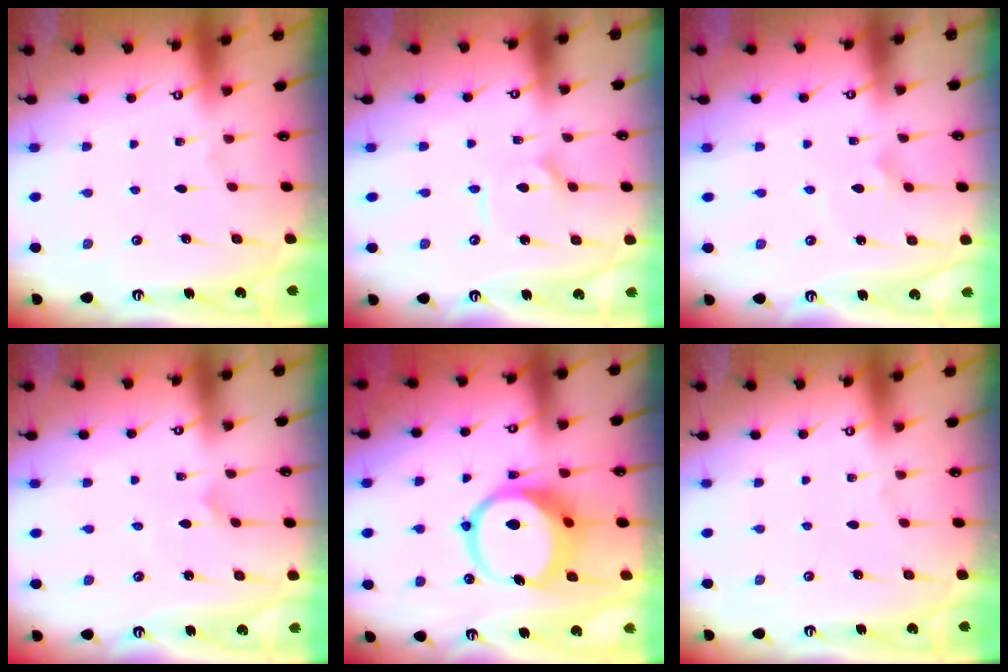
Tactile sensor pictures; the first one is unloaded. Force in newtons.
{"total": 3.3, "press": 3.3, "slide": 0.4}
{"total": 2.1, "press": 2.0, "slide": 0.3}
{"total": 0.6, "press": 0.6, "slide": 0.0}
{"total": 13.2, "press": 13.2, "slide": 1.5}
{"total": 0.0}